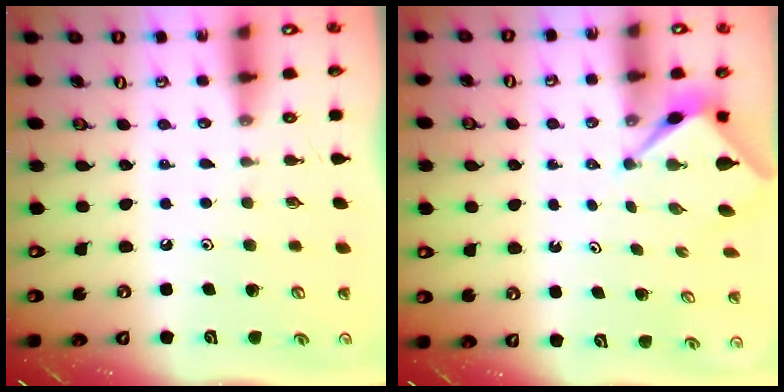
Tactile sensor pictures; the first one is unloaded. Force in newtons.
{"total": 2.7, "press": 2.7, "slide": 0.0}